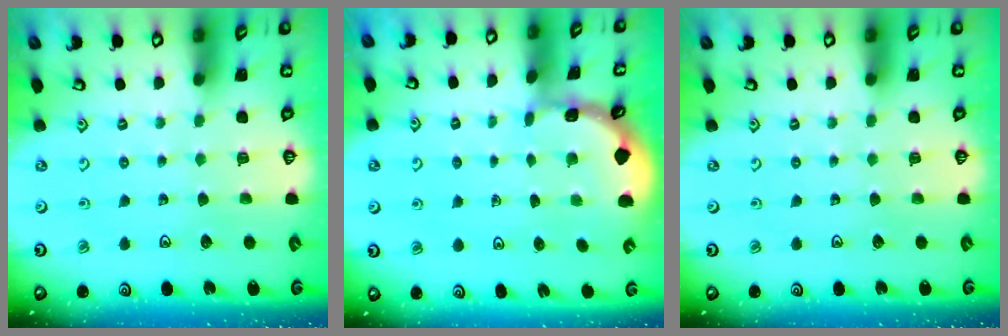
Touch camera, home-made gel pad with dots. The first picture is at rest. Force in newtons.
{"total": 1.1, "press": 1.0, "slide": 0.1}
{"total": 0.0}